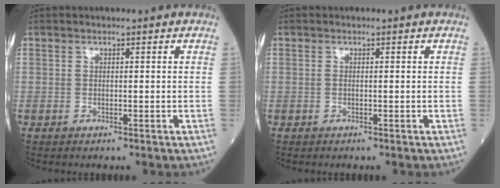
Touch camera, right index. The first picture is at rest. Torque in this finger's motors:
{"motor_torque": [0.05, 0.04, -0.03, 0.01]}